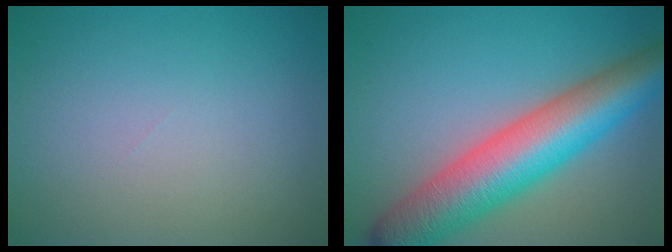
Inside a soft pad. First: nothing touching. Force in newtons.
{"total": 10.4, "press": 10.4, "slide": 0.3}